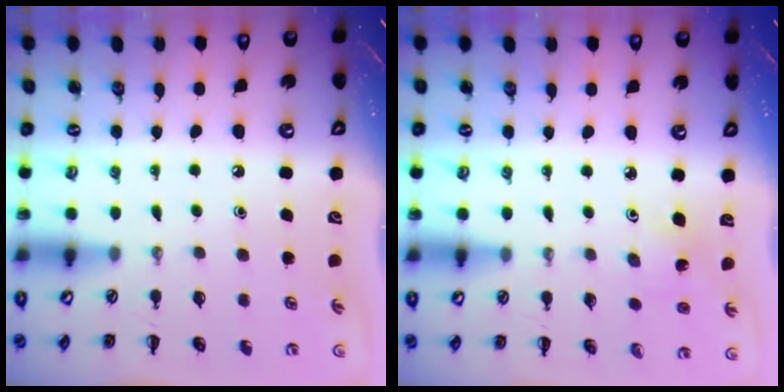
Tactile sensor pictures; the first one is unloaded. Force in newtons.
{"total": 3.9, "press": 3.7, "slide": 1.3}